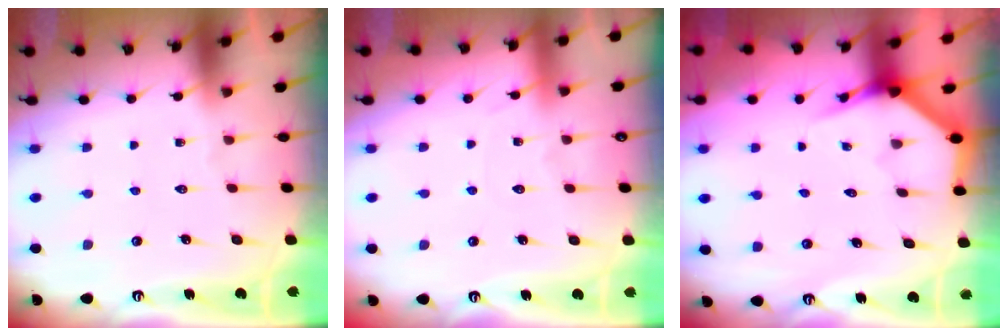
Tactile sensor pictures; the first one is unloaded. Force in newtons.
{"total": 3.3, "press": 3.3, "slide": 0.4}
{"total": 4.0, "press": 4.0, "slide": 0.2}